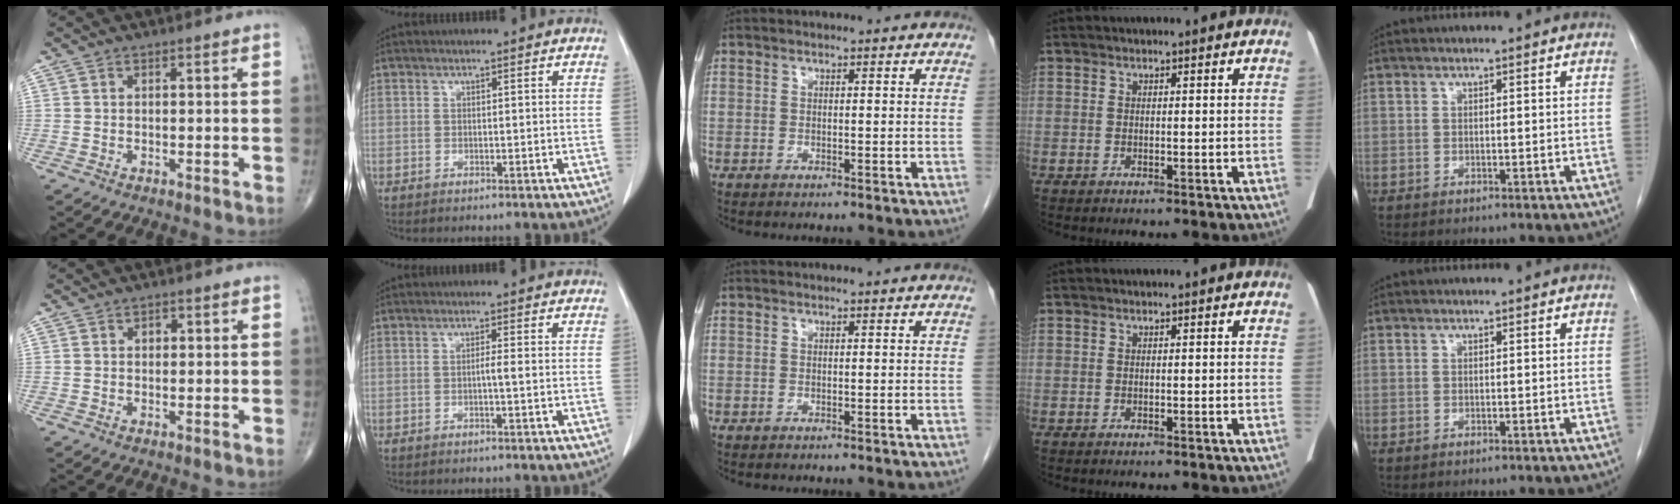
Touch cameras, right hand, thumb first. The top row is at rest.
{"thumb": {"total": 1.0, "force": [0.2, 0.9, 0.6], "torque": [-0.003, 0.001, 0.001]}, "index": {"total": 1.1, "force": [-0.2, -0.2, 1.1], "torque": [-0.019, 0.001, -0.004]}}